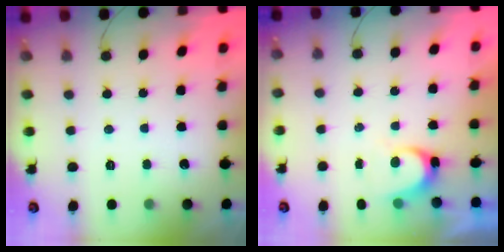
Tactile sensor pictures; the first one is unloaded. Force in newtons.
{"total": 4.2, "press": 4.2, "slide": 0.3}